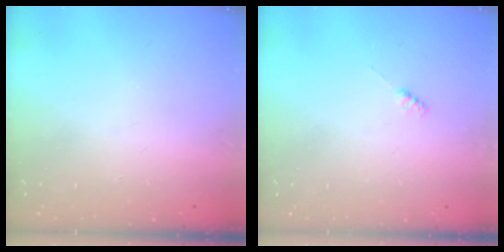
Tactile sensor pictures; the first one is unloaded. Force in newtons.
{"total": 1.9, "press": 1.9, "slide": 0.3}